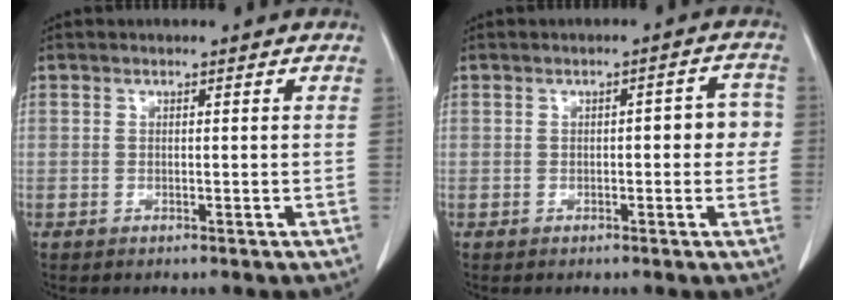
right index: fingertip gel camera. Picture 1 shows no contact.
{"total": 4.2, "force": [-0.1, 1.7, 3.9], "torque": [-0.038, 0.021, -0.003]}